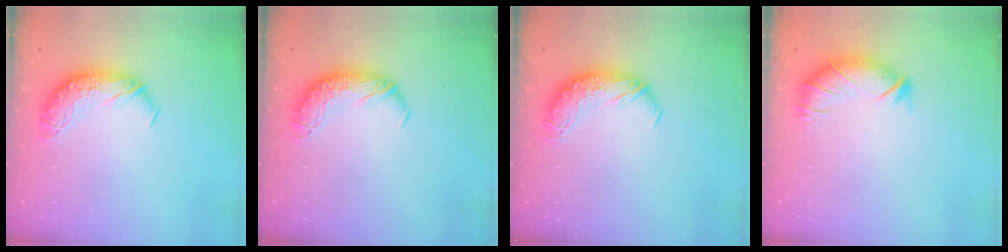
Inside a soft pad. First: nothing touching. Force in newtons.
{"total": 0.0}
{"total": 0.0}
{"total": 2.9, "press": 2.3, "slide": 1.6}